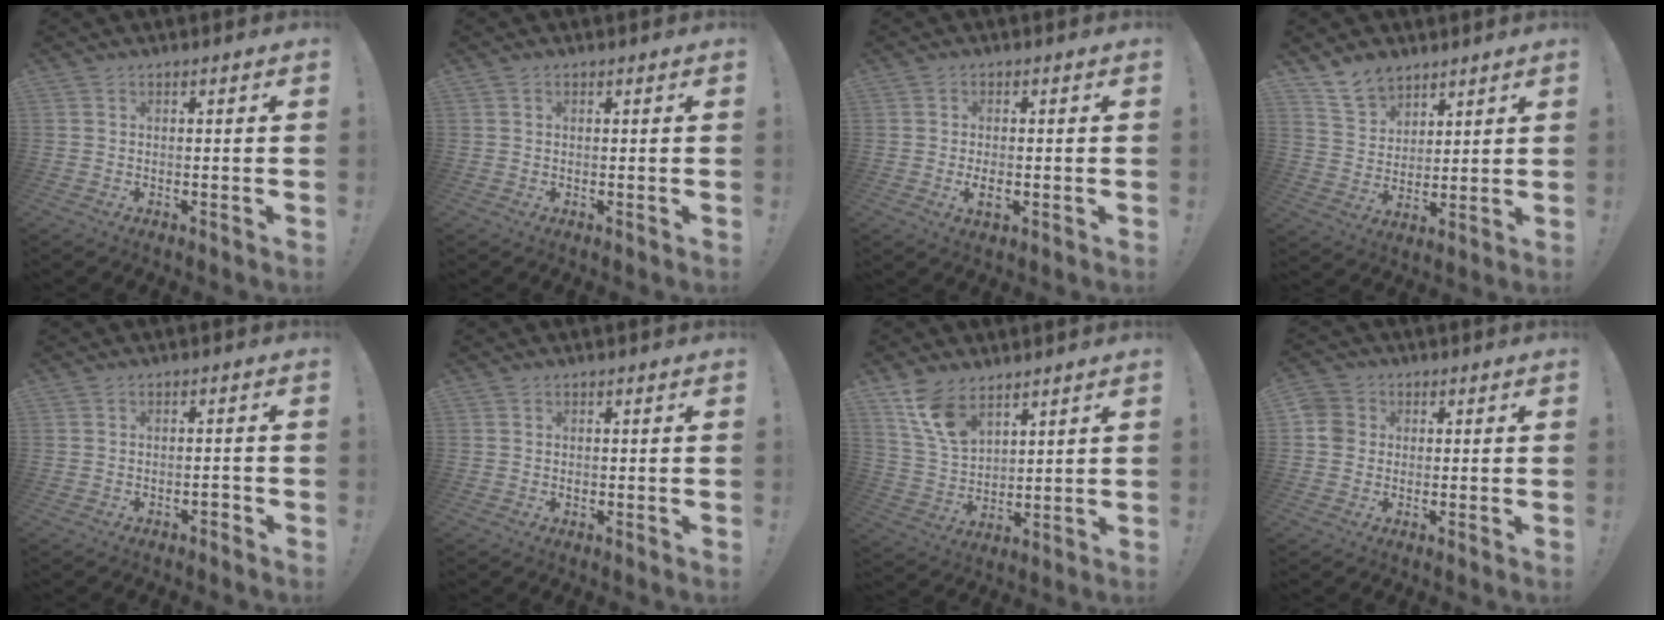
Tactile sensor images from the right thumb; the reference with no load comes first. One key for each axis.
{"total": 0.5, "fx": 0.2, "fy": 0.4, "fz": 0.1, "tx": 0.005, "ty": -0.001, "tz": 0.003}
{"total": 3.6, "fx": -0.8, "fy": 1.7, "fz": 3.0, "tx": -0.054, "ty": 0.004, "tz": -0.015}
{"total": 10.2, "fx": 8.0, "fy": 6.0, "fz": 2.3, "tx": -0.033, "ty": -0.053, "tz": 0.156}
{"total": 1.8, "fx": -1.4, "fy": 0.6, "fz": 1.0, "tx": -0.019, "ty": 0.003, "tz": -0.023}
{"total": 0.5, "fx": -0.2, "fy": 0.5, "fz": 0.1, "tx": 0.001, "ty": 0.001, "tz": -0.004}
{"total": 11.2, "fx": 7.7, "fy": 5.9, "fz": 5.5, "tx": -0.099, "ty": -0.041, "tz": 0.151}
{"total": 5.1, "fx": 0.4, "fy": 4.8, "fz": 1.7, "tx": -0.031, "ty": 0.012, "tz": 0.008}